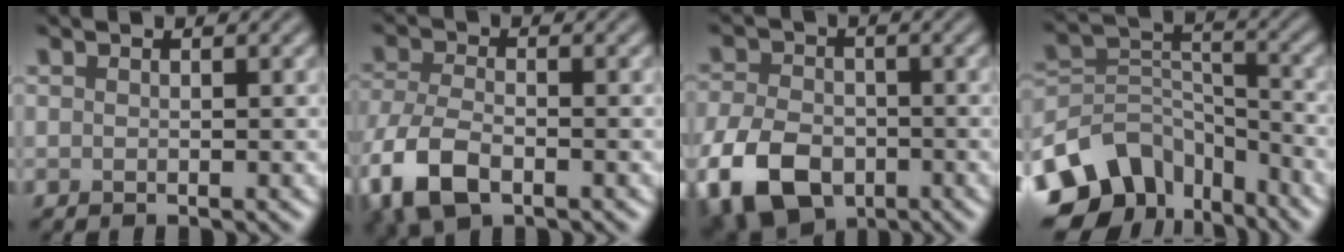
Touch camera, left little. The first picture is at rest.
{"total": 6.5, "force": [-3.4, 3.3, 4.5], "torque": [-0.107, -0.012, -0.074]}
{"total": 9.9, "force": [-4.7, 6.3, 6.1], "torque": [-0.143, -0.023, -0.098]}
{"total": 9.8, "force": [-6.4, 6.3, 4.0], "torque": [-0.068, -0.004, -0.127]}